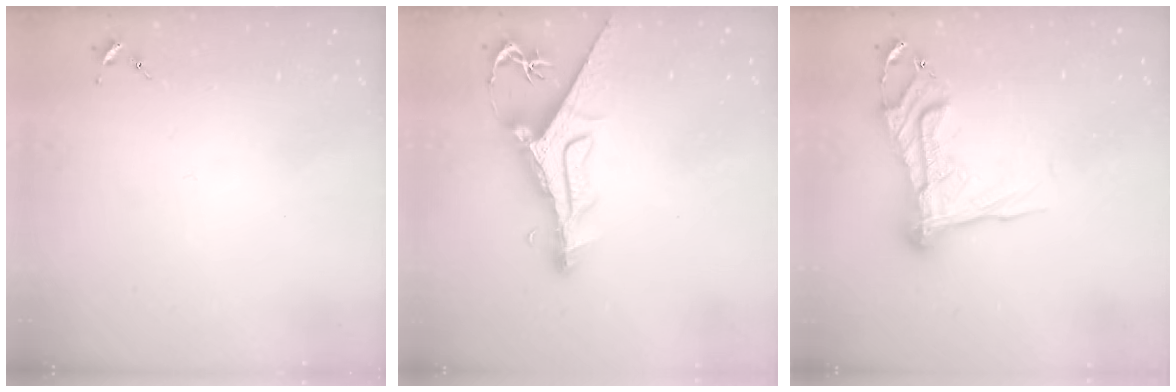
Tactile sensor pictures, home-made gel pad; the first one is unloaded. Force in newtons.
{"total": 12.4, "press": 12.4, "slide": 1.3}
{"total": 17.5, "press": 17.5, "slide": 1.7}